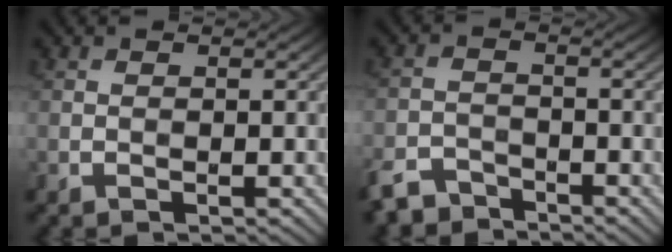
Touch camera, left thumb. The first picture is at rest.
{"total": 4.7, "force": [-4.1, 2.0, 1.4], "torque": [-0.025, -0.007, -0.087]}